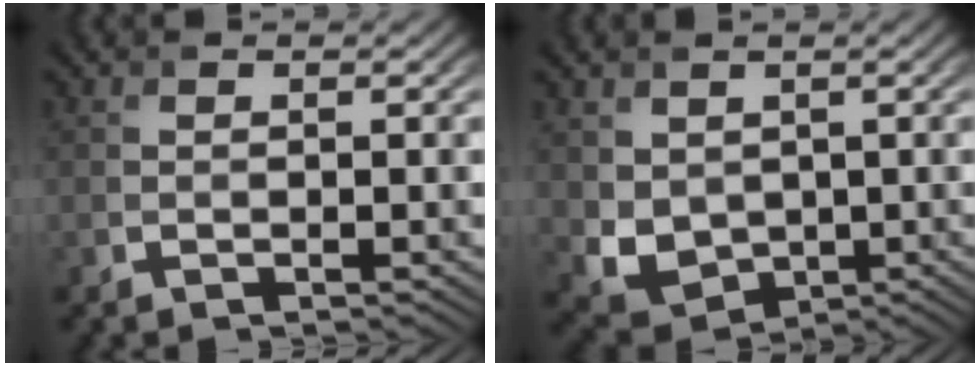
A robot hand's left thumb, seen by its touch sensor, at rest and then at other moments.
{"total": 5.0, "force": [1.0, 4.0, 2.8], "torque": [-0.080, -0.018, 0.023]}